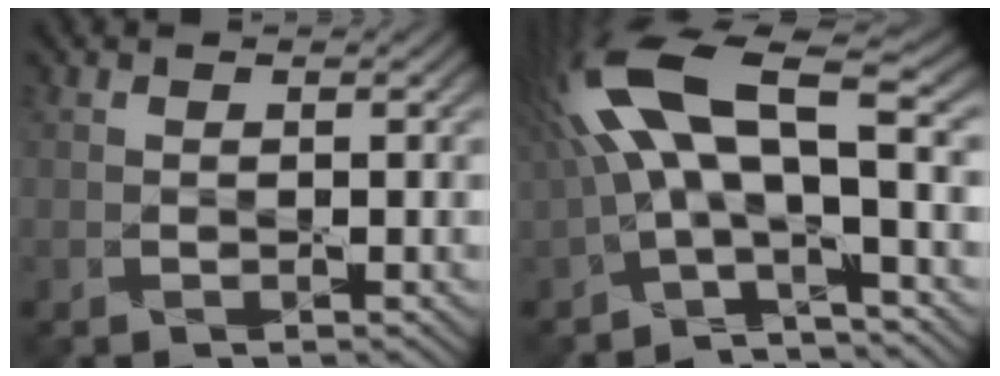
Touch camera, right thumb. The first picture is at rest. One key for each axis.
{"total": 14.0, "fx": 1.1, "fy": 5.2, "fz": 13.0, "tx": -0.267, "ty": 0.024, "tz": 0.009}